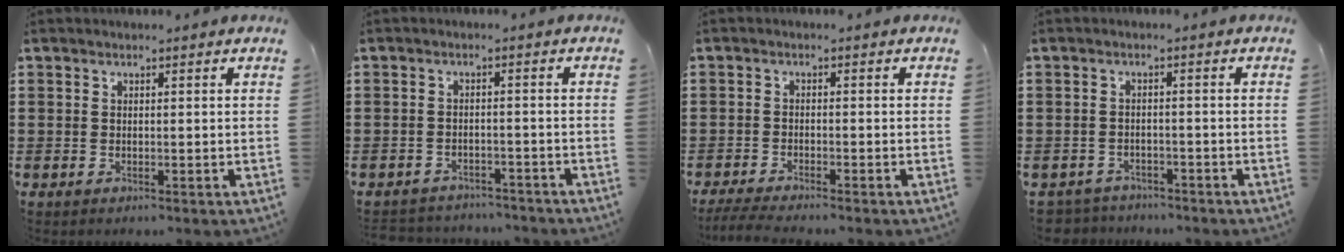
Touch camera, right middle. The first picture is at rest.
{"total": 2.5, "force": [-2.5, 0.4, -0.2], "torque": [-0.005, 0.000, -0.055]}
{"total": 2.6, "force": [-2.4, 0.0, 1.0], "torque": [-0.030, -0.006, -0.052]}
{"total": 2.5, "force": [-2.5, 0.4, -0.3], "torque": [-0.003, 0.000, -0.057]}